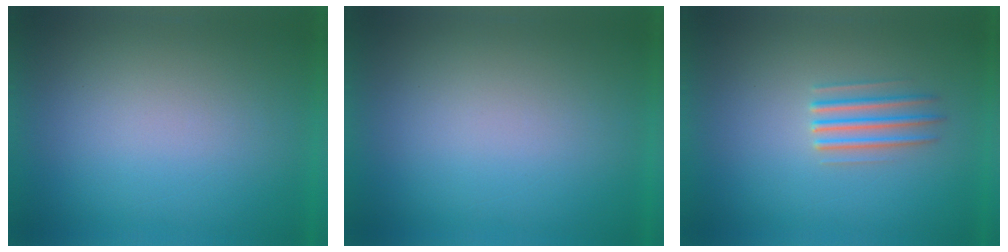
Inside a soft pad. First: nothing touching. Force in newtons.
{"total": 0.0}
{"total": 2.8}